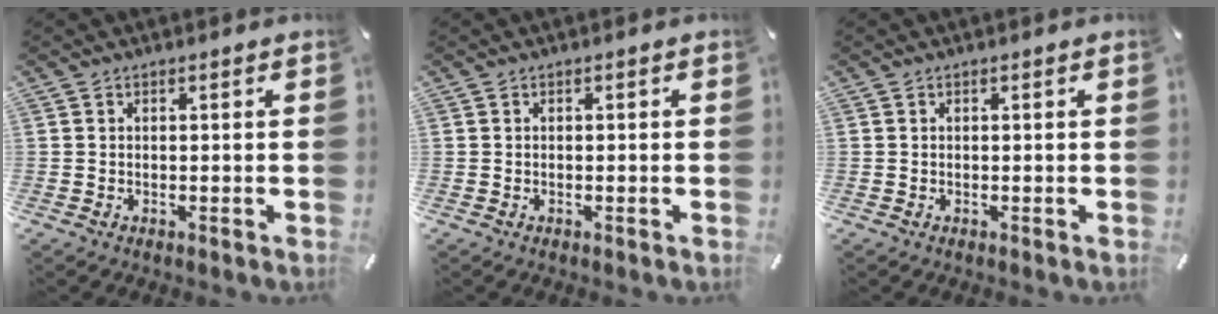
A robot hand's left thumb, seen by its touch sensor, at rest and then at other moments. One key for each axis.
{"total": 0.0}
{"total": 0.0}